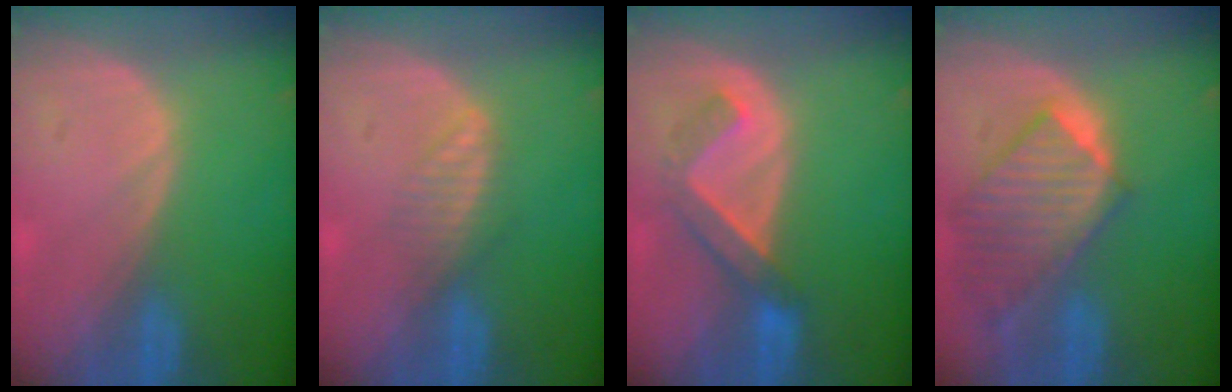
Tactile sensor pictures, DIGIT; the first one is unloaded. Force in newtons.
{"total": 2.7, "press": 2.7, "slide": 0.2}
{"total": 5.0, "press": 4.9, "slide": 1.0}
{"total": 9.7, "press": 8.5, "slide": 4.7}